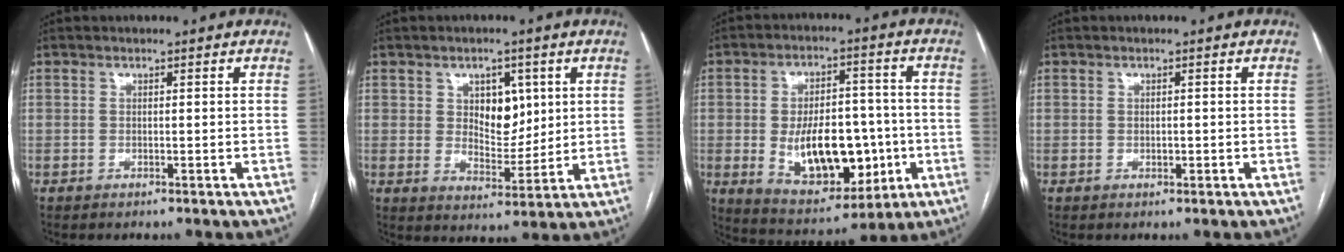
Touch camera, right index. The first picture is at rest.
{"total": 7.0, "force": [2.4, 4.4, 5.0], "torque": [-0.070, 0.004, 0.046]}
{"total": 15.8, "force": [-2.6, 8.2, 13.2], "torque": [-0.214, 0.008, -0.021]}
{"total": 0.9, "force": [-0.1, 0.6, 0.7], "torque": [-0.011, 0.000, 0.001]}